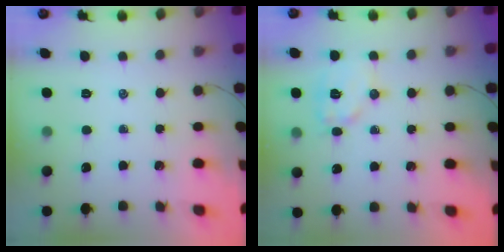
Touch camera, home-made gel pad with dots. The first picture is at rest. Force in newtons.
{"total": 9.5, "press": 9.5, "slide": 0.3}